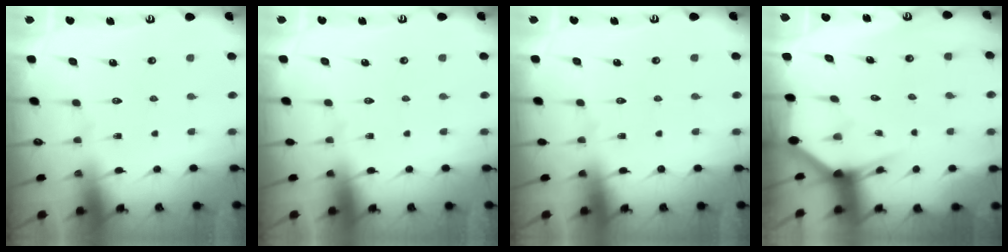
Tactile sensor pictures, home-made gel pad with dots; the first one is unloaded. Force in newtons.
{"total": 0.0}
{"total": 0.0}
{"total": 2.8, "press": 2.8, "slide": 0.1}